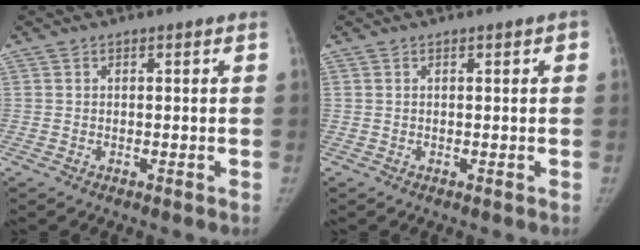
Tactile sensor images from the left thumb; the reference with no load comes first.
{"total": 0.8, "force": [0.3, 0.4, 0.6], "torque": [-0.003, 0.002, 0.003]}